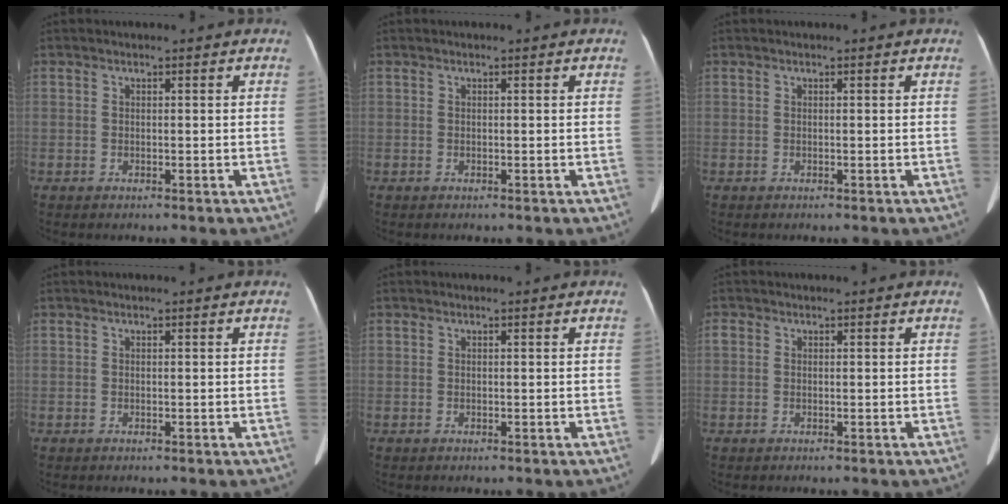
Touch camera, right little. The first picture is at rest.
{"total": 0.0}
{"total": 0.0}
{"total": 0.0}
{"total": 0.0}
{"total": 0.7, "force": [0.1, 0.6, 0.3], "torque": [-0.005, 0.008, 0.001]}